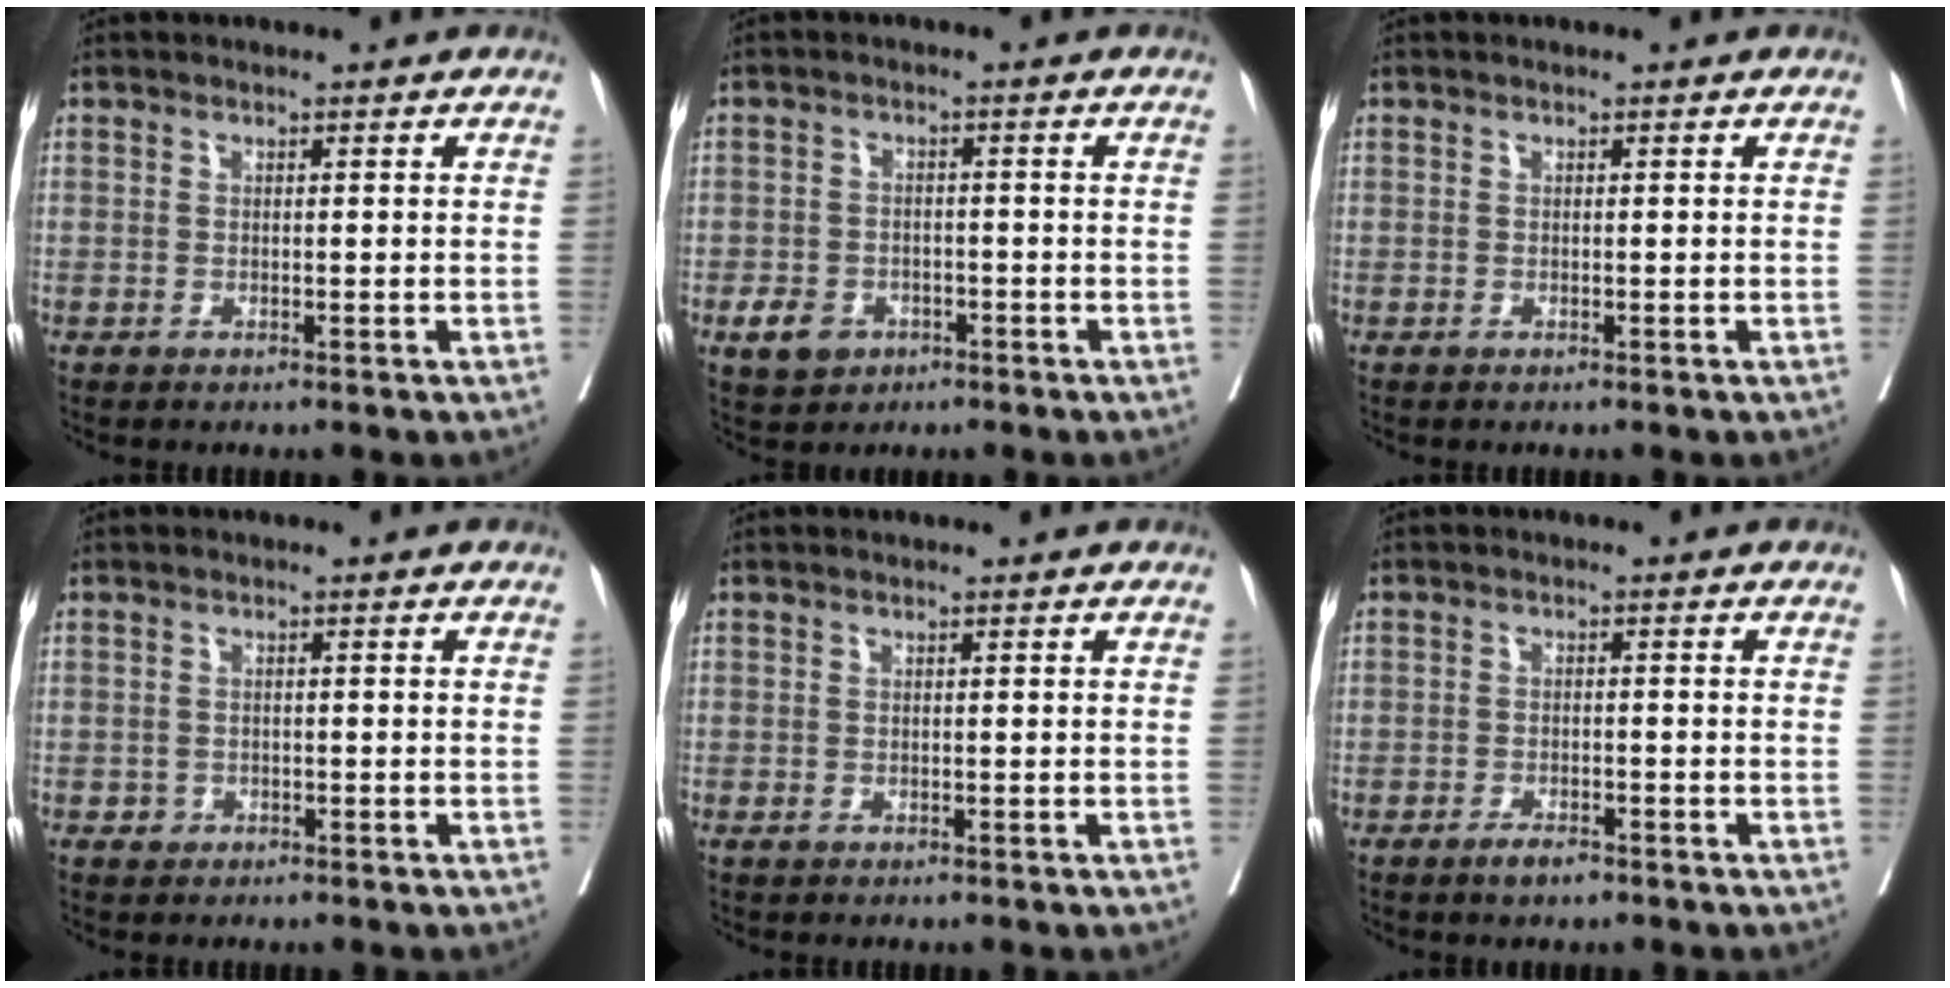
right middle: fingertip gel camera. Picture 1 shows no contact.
{"total": 5.3, "force": [-2.8, 4.1, 1.9], "torque": [-0.029, 0.005, -0.038]}
{"total": 0.0}
{"total": 0.9, "force": [-0.4, 0.8, 0.1], "torque": [0.001, 0.004, -0.007]}
{"total": 0.0}
{"total": 2.3, "force": [-1.7, 0.6, 1.4], "torque": [-0.029, -0.001, -0.027]}